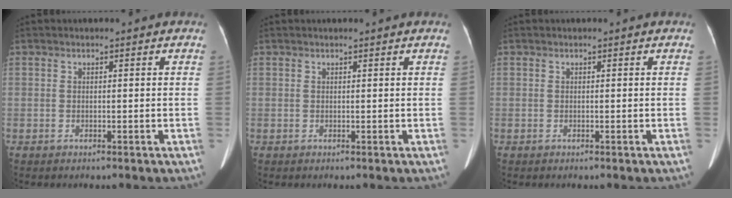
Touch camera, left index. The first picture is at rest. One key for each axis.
{"total": 1.1, "fx": 1.0, "fy": -0.1, "fz": 0.5, "tx": -0.006, "ty": 0.013, "tz": 0.017}
{"total": 0.0}